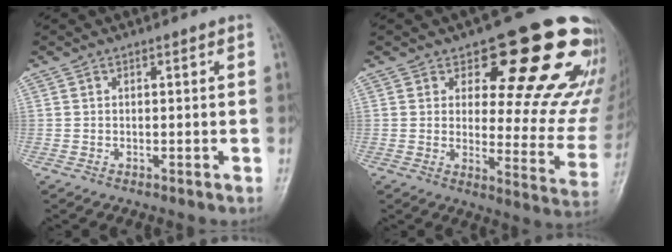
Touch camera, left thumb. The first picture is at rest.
{"total": 22.7, "force": [13.6, 9.2, 15.7], "torque": [-0.150, -0.075, 0.173]}